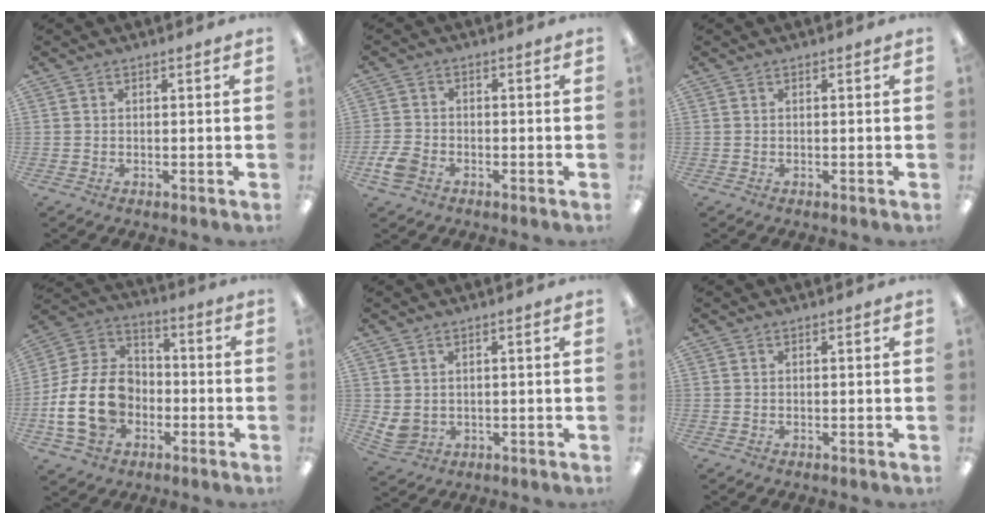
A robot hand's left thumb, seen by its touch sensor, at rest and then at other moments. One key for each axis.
{"total": 4.6, "fx": -2.4, "fy": 3.1, "fz": 2.4, "tx": -0.052, "ty": 0.012, "tz": -0.046}
{"total": 0.0}
{"total": 18.2, "fx": -4.2, "fy": 13.7, "fz": 11.2, "tx": -0.245, "ty": 0.025, "tz": -0.066}
{"total": 3.4, "fx": 1.2, "fy": 2.9, "fz": 1.3, "tx": -0.033, "ty": 0.000, "tz": 0.025}
{"total": 0.0}